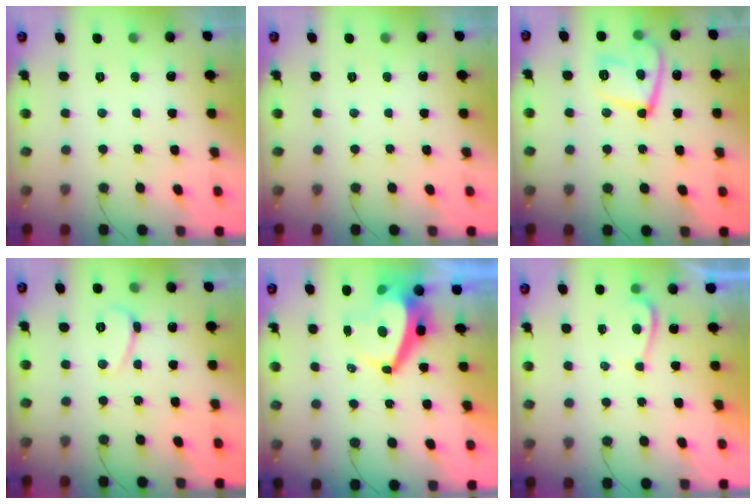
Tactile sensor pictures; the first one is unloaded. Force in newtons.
{"total": 0.0}
{"total": 13.3, "press": 13.2, "slide": 1.3}
{"total": 5.6, "press": 5.6, "slide": 0.6}
{"total": 6.6, "press": 6.6, "slide": 0.5}
{"total": 1.5, "press": 1.4, "slide": 0.5}